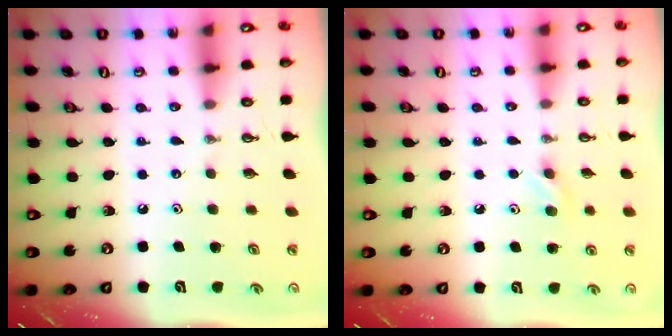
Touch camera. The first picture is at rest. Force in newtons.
{"total": 4.6, "press": 4.3, "slide": 1.6}